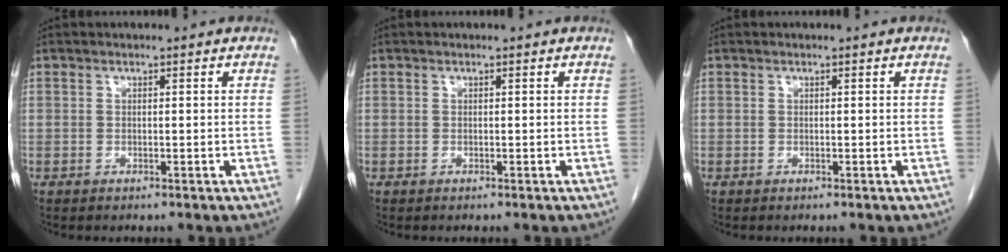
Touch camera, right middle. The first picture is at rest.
{"total": 0.0}
{"total": 0.0}